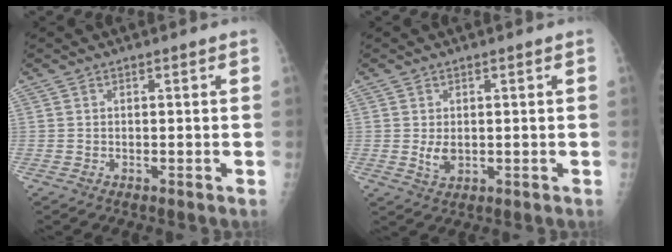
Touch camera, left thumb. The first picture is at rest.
{"total": 3.2, "force": [0.0, 2.1, 2.5], "torque": [-0.040, -0.008, 0.006]}